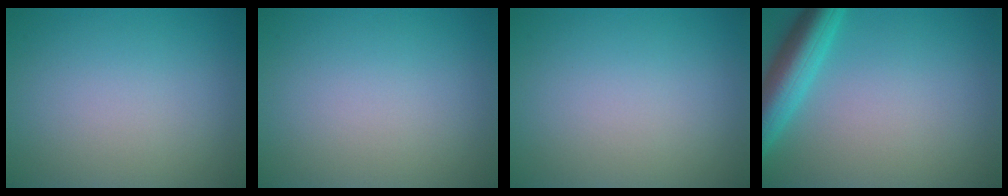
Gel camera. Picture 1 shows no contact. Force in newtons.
{"total": 0.0}
{"total": 0.0}
{"total": 5.5, "press": 5.5, "slide": 0.3}